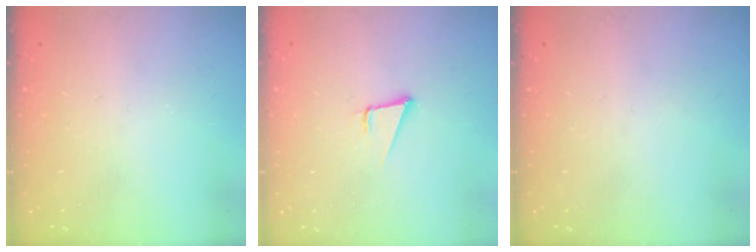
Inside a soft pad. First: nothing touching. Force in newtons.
{"total": 3.4, "press": 2.4, "slide": 2.4}
{"total": 0.0}